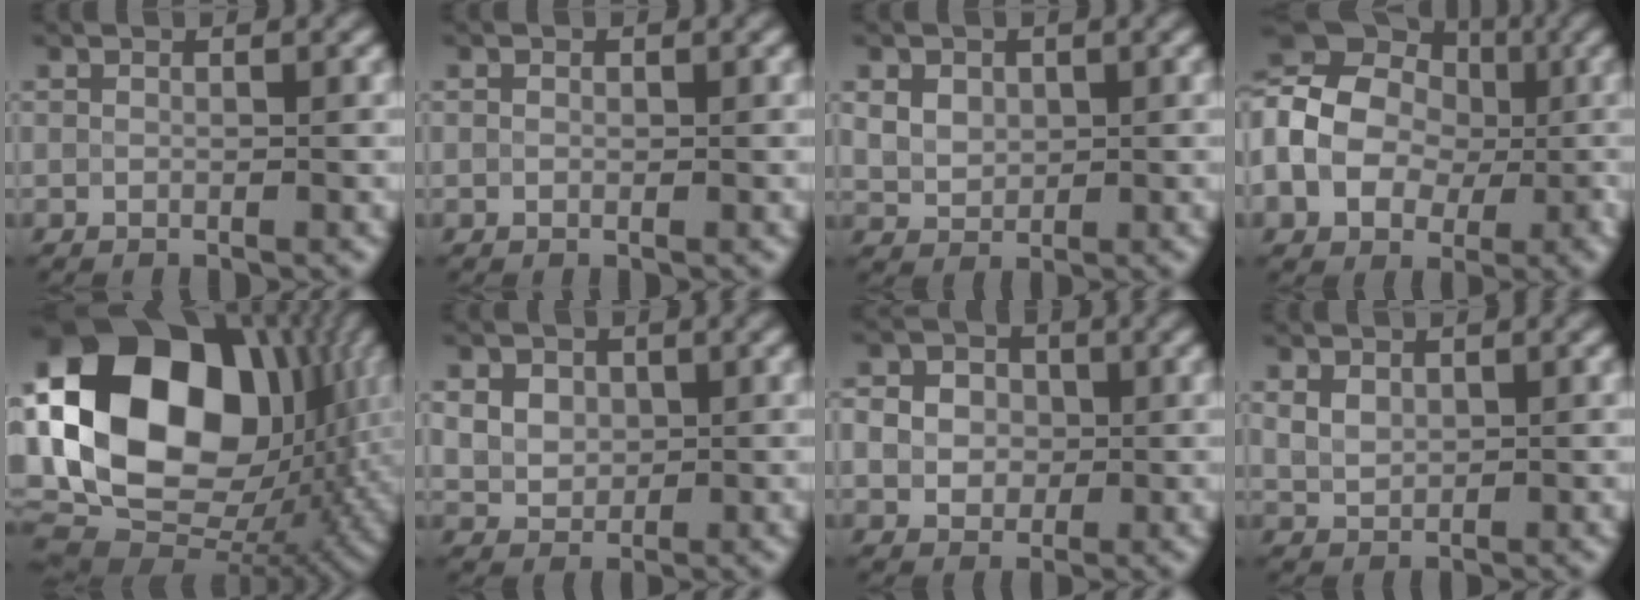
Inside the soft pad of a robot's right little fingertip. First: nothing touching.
{"total": 0.0}
{"total": 2.8, "force": [1.0, 2.2, 1.4], "torque": [-0.027, 0.000, 0.018]}
{"total": 13.4, "force": [0.0, 11.3, 7.2], "torque": [-0.142, 0.001, -0.024]}
{"total": 20.2, "force": [3.0, 14.3, 14.0], "torque": [-0.294, 0.015, 0.065]}
{"total": 4.7, "force": [1.7, 3.8, 2.2], "torque": [-0.039, 0.019, 0.020]}
{"total": 4.5, "force": [0.3, 4.0, 2.0], "torque": [-0.018, 0.011, -0.008]}
{"total": 2.1, "force": [0.8, 1.4, 1.2], "torque": [-0.023, 0.001, 0.017]}